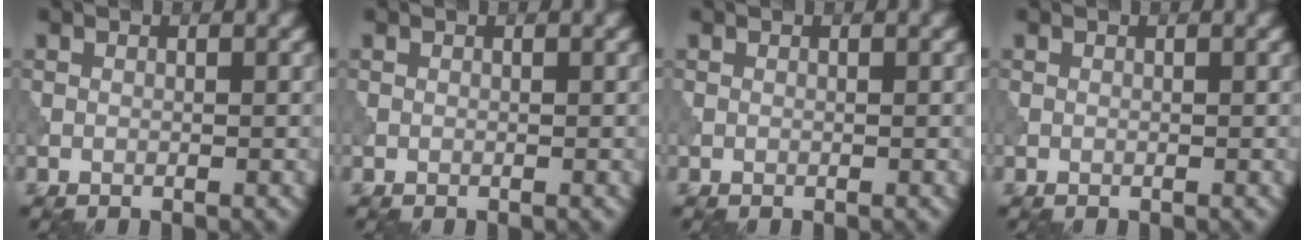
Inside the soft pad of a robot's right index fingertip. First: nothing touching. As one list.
[{"total": 0.0}, {"total": 0.0}, {"total": 0.0}]